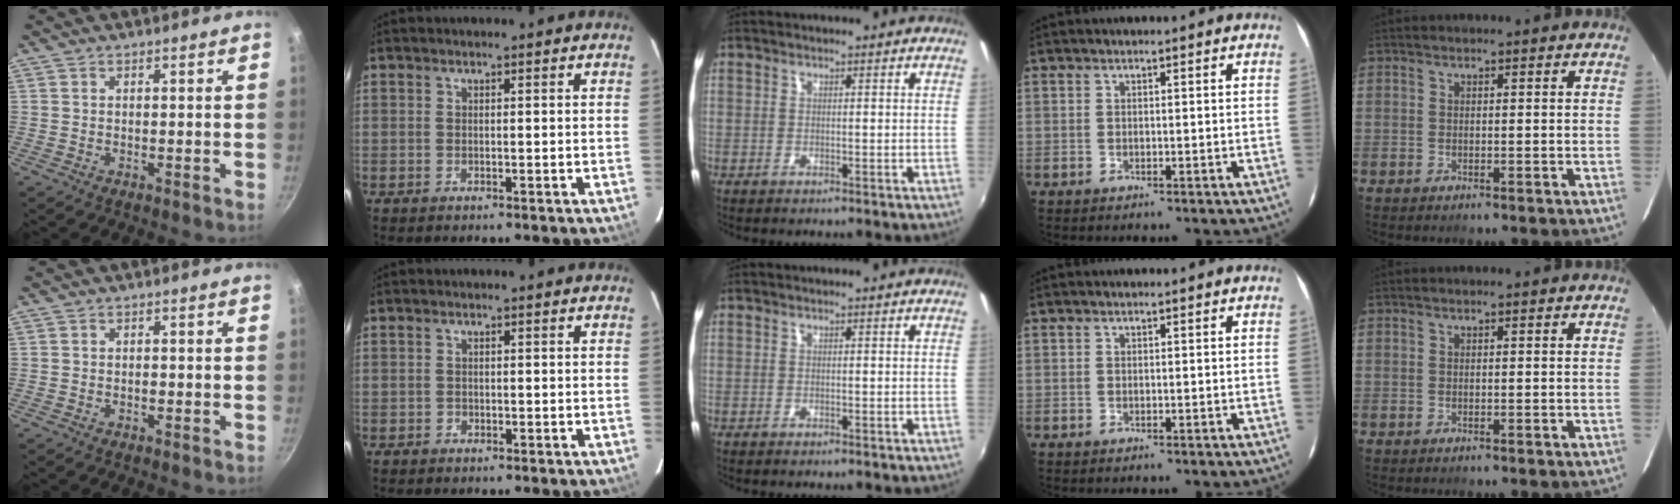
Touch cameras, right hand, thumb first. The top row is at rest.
{"thumb": {"total": 0.7, "force": [-0.2, 0.5, 0.4], "torque": [-0.005, 0.003, -0.005]}, "index": {"total": 0.6, "force": [-0.3, 0.5, 0.0], "torque": [0.001, 0.002, -0.006]}}